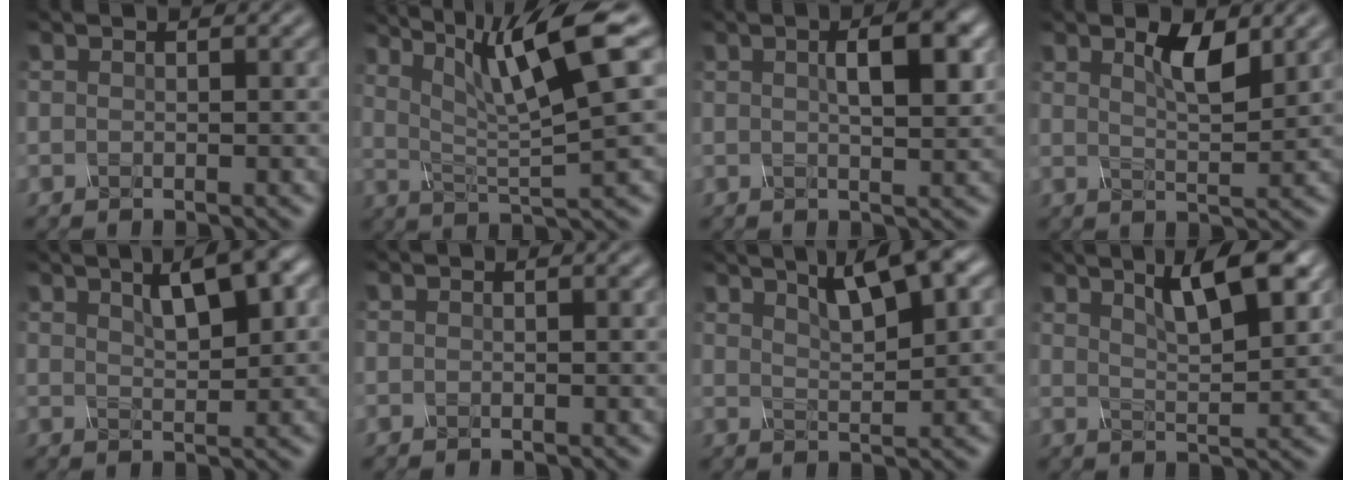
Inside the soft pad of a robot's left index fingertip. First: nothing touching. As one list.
[{"total": 8.6, "force": [3.9, 1.1, 7.6], "torque": [-0.126, 0.014, 0.091]}, {"total": 4.2, "force": [0.9, 0.8, 4.0], "torque": [-0.041, 0.020, 0.020]}, {"total": 2.2, "force": [1.3, 0.1, 1.7], "torque": [-0.040, 0.001, 0.046]}, {"total": 4.4, "force": [2.4, 0.6, 3.6], "torque": [-0.053, 0.016, 0.053]}, {"total": 0.5, "force": [0.1, 0.2, 0.5], "torque": [-0.002, 0.003, -0.001]}, {"total": 5.0, "force": [3.4, 0.4, 3.6], "torque": [-0.060, 0.014, 0.081]}, {"total": 5.9, "force": [3.5, 1.0, 4.6], "torque": [-0.062, 0.019, 0.069]}]